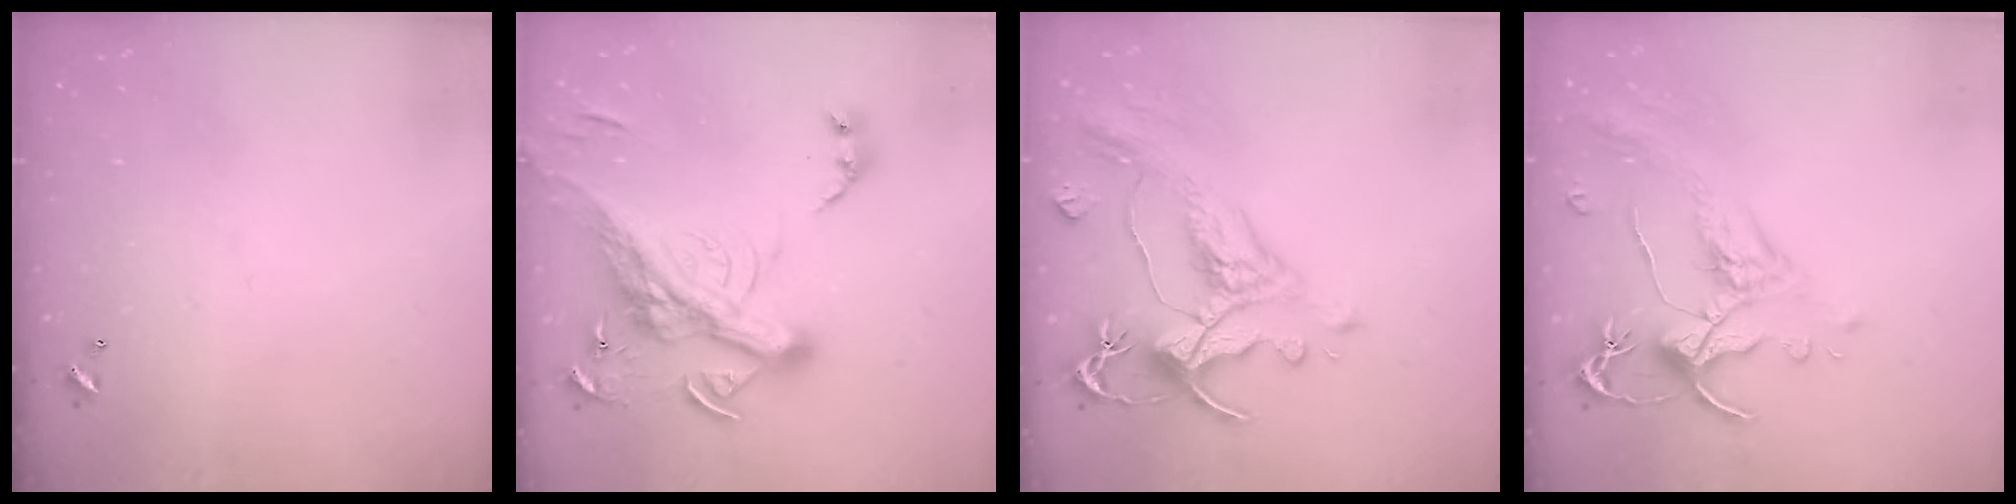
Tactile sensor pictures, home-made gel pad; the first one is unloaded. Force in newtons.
{"total": 14.9, "press": 14.6, "slide": 2.7}
{"total": 1.8, "press": 0.9, "slide": 1.5}
{"total": 1.5, "press": 1.0, "slide": 1.1}